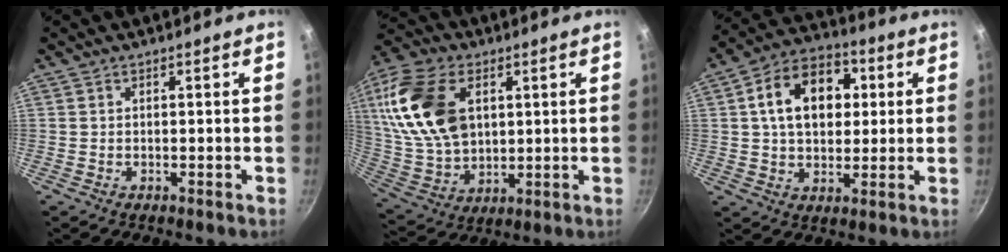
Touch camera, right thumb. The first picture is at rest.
{"total": 21.7, "force": [5.9, 14.1, 15.4], "torque": [-0.301, -0.009, 0.118]}
{"total": 15.5, "force": [3.2, 10.8, 10.6], "torque": [-0.136, 0.019, 0.040]}